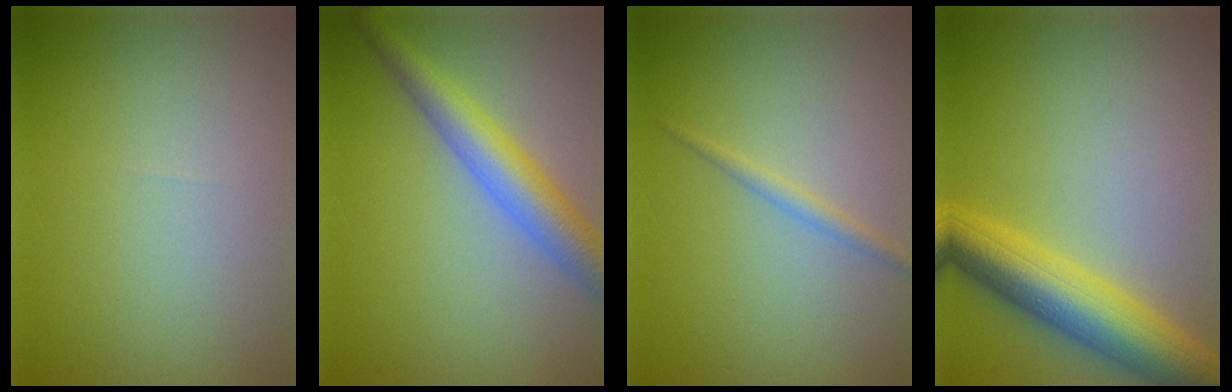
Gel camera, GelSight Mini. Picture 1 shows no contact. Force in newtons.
{"total": 5.0, "press": 5.0, "slide": 0.1}
{"total": 1.1, "press": 1.1, "slide": 0.0}
{"total": 7.4, "press": 7.4, "slide": 0.2}